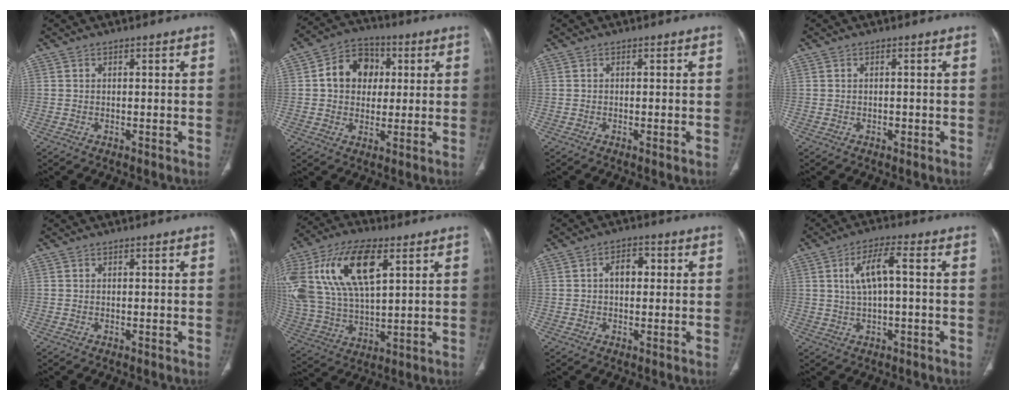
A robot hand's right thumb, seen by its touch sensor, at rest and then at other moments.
{"total": 10.6, "force": [1.9, 8.6, 5.9], "torque": [-0.061, 0.012, 0.022]}
{"total": 1.1, "force": [-0.4, 0.1, 1.0], "torque": [-0.018, -0.003, -0.005]}
{"total": 0.7, "force": [-0.3, 0.5, 0.5], "torque": [-0.009, 0.000, -0.004]}
{"total": 0.0}
{"total": 24.3, "force": [8.5, 12.2, 19.2], "torque": [-0.414, 0.002, 0.160]}
{"total": 4.3, "force": [0.4, 2.8, 3.2], "torque": [-0.045, 0.015, 0.002]}
{"total": 6.7, "force": [0.9, 2.1, 6.3], "torque": [-0.132, 0.018, 0.016]}